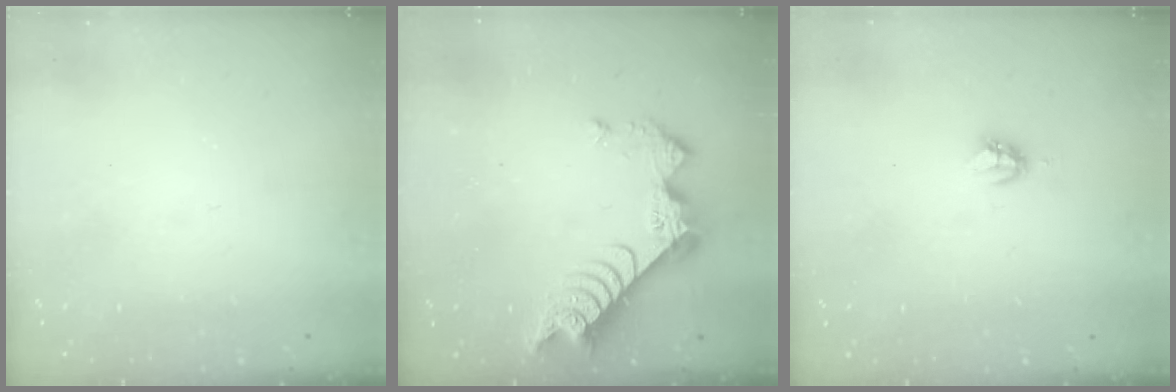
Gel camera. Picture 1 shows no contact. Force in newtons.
{"total": 9.9, "press": 9.9, "slide": 0.8}
{"total": 3.9, "press": 3.9, "slide": 0.5}